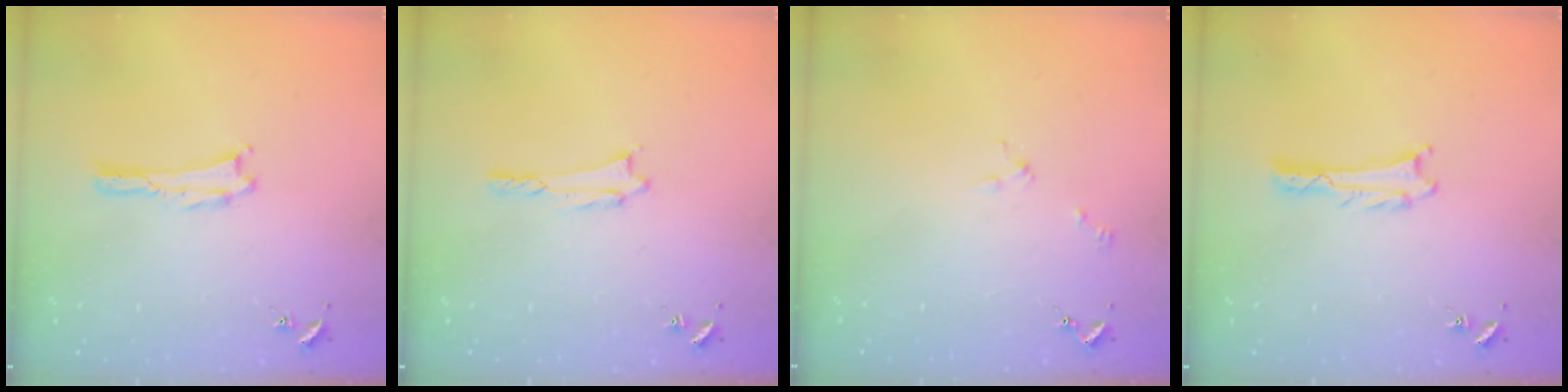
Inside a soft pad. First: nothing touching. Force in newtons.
{"total": 0.7, "press": 0.7, "slide": 0.1}
{"total": 2.0, "press": 2.0, "slide": 0.2}
{"total": 0.8, "press": 0.7, "slide": 0.1}